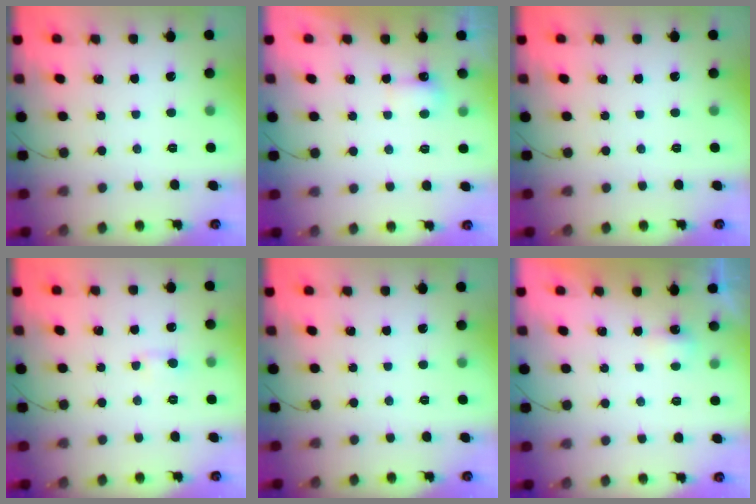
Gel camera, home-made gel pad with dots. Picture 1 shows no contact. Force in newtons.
{"total": 4.0, "press": 3.9, "slide": 0.8}
{"total": 0.0}
{"total": 2.3, "press": 2.0, "slide": 1.3}
{"total": 0.0}
{"total": 2.3, "press": 2.2, "slide": 0.6}